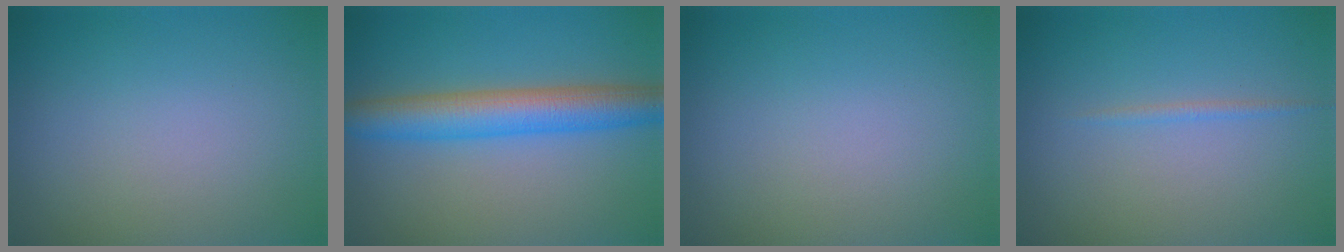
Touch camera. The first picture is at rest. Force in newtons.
{"total": 6.1, "press": 6.1, "slide": 0.1}
{"total": 0.0}
{"total": 0.7, "press": 0.7, "slide": 0.1}